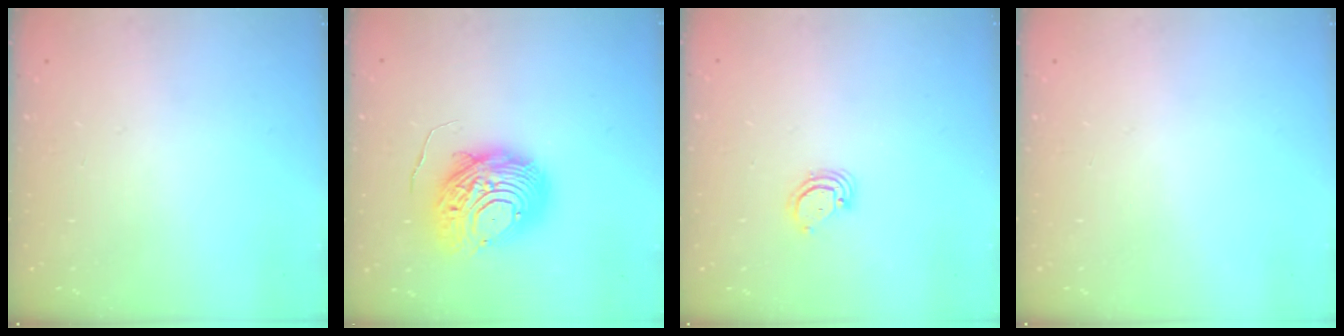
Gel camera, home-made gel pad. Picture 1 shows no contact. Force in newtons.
{"total": 13.9, "press": 13.9, "slide": 1.4}
{"total": 3.2, "press": 3.2, "slide": 0.3}
{"total": 0.0}